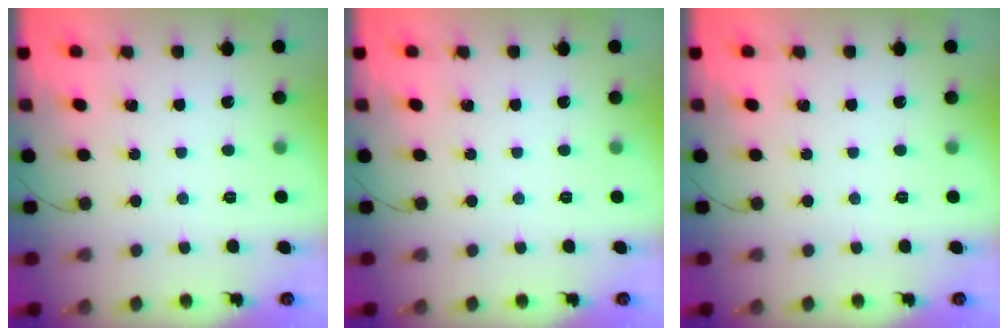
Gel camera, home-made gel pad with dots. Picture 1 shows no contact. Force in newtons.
{"total": 0.0}
{"total": 0.0}